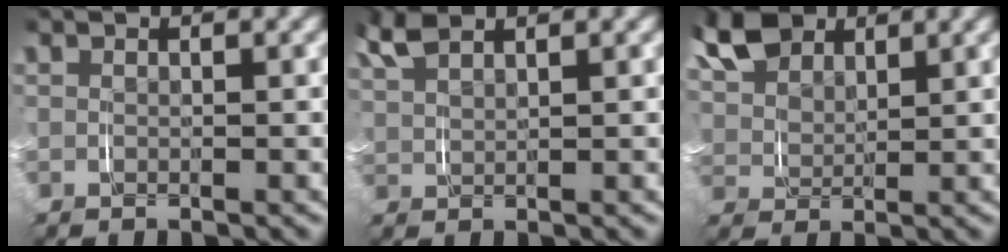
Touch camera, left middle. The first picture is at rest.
{"total": 2.6, "force": [2.2, 0.9, 1.1], "torque": [-0.041, 0.002, 0.046]}
{"total": 7.4, "force": [4.1, 4.6, 4.1], "torque": [-0.099, -0.002, 0.072]}